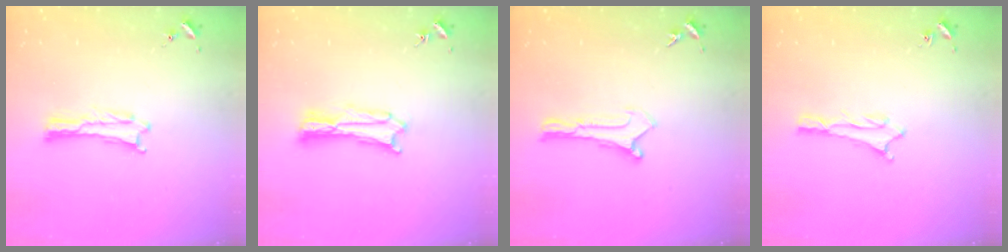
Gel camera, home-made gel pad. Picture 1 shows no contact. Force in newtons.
{"total": 2.7, "press": 2.7, "slide": 0.3}
{"total": 0.0}
{"total": 0.7, "press": 0.7, "slide": 0.2}